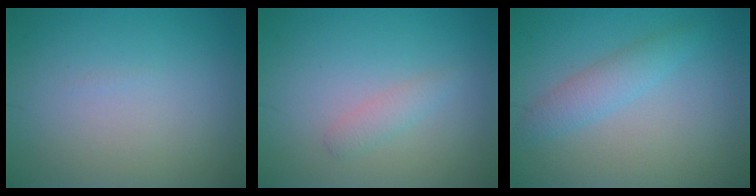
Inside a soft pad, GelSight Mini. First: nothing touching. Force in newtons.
{"total": 1.3, "press": 1.3, "slide": 0.1}
{"total": 2.4, "press": 2.4, "slide": 0.1}